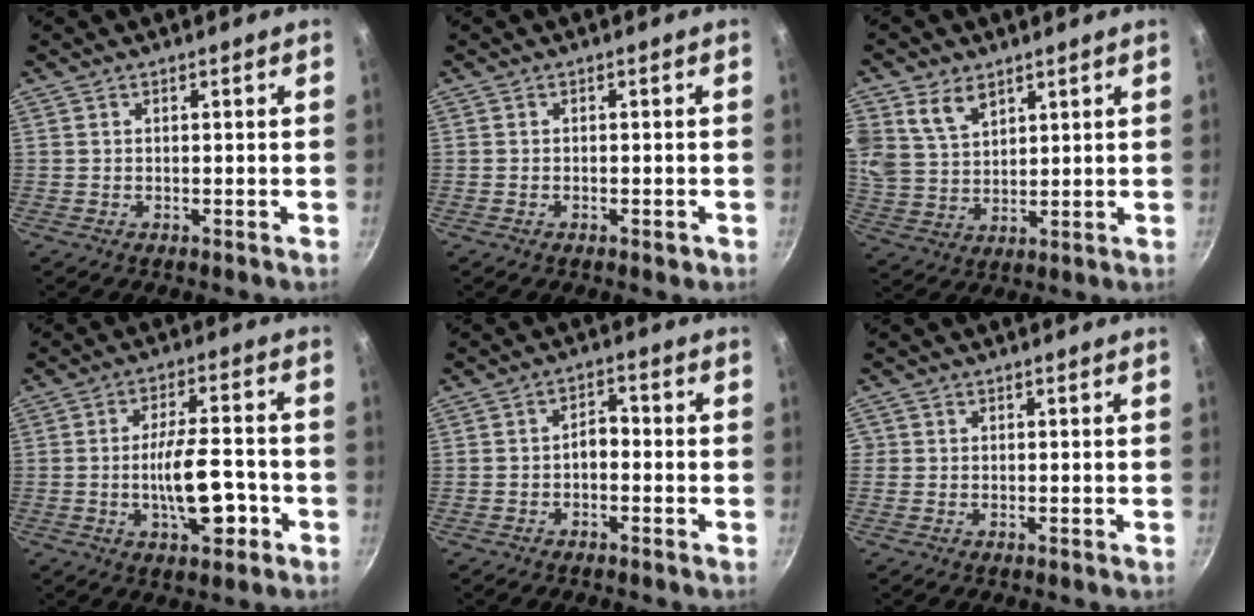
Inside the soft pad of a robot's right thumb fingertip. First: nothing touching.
{"total": 1.2, "force": [-0.6, 0.5, 0.9], "torque": [-0.017, 0.003, -0.010]}
{"total": 9.0, "force": [4.9, 6.0, 4.6], "torque": [-0.076, -0.023, 0.103]}
{"total": 11.2, "force": [-3.3, 4.3, 9.8], "torque": [-0.142, 0.023, -0.053]}
{"total": 3.3, "force": [-1.2, 2.0, 2.3], "torque": [-0.024, 0.022, -0.023]}
{"total": 1.0, "force": [-0.1, 0.9, 0.1], "torque": [0.004, 0.002, -0.004]}